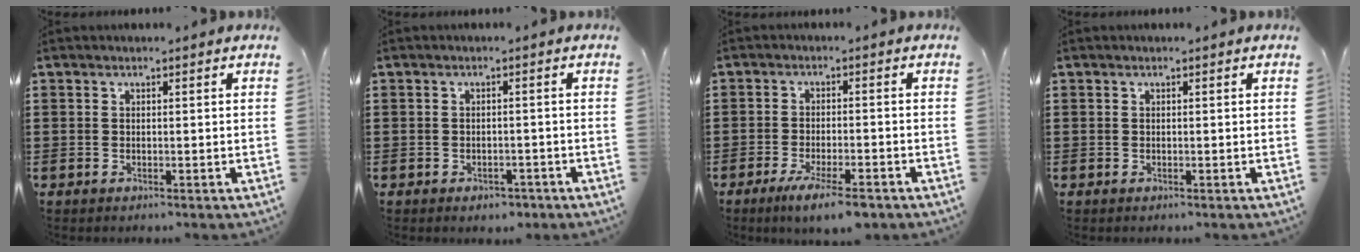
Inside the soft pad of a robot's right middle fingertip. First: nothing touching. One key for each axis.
{"total": 1.5, "fx": -1.3, "fy": 0.7, "fz": 0.2, "tx": -0.009, "ty": -0.001, "tz": -0.027}
{"total": 5.3, "fx": -3.8, "fy": 0.6, "fz": 3.5, "tx": -0.068, "ty": -0.009, "tz": -0.069}
{"total": 0.0}